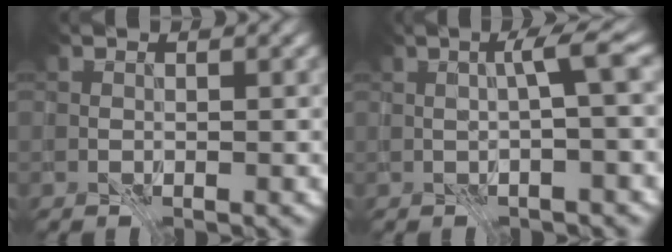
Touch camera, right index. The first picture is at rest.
{"total": 2.4, "force": [0.0, -0.3, 2.4], "torque": [-0.039, 0.014, -0.002]}